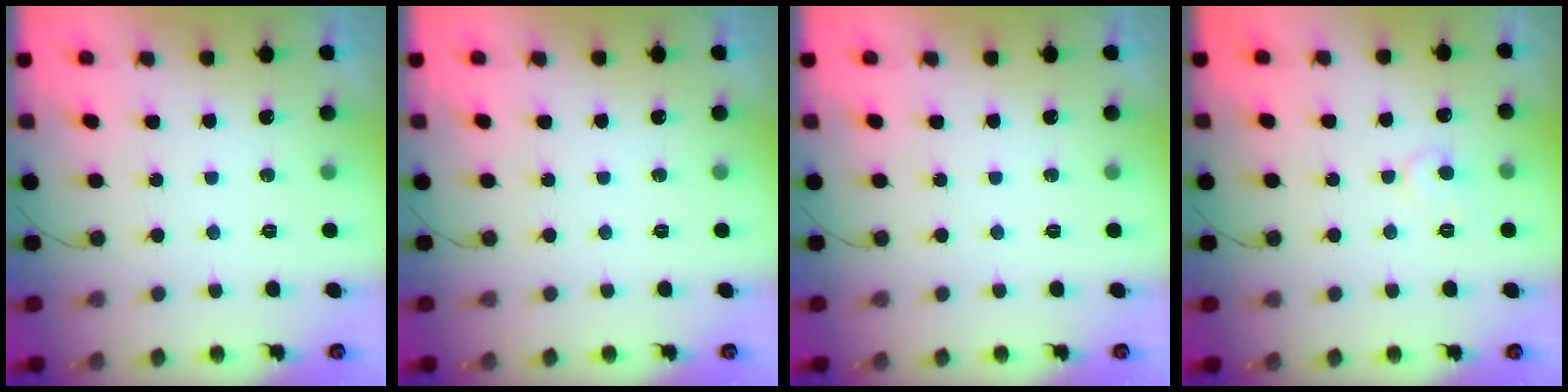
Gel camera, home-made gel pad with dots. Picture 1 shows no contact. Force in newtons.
{"total": 0.0}
{"total": 0.0}
{"total": 5.2, "press": 5.2, "slide": 0.1}